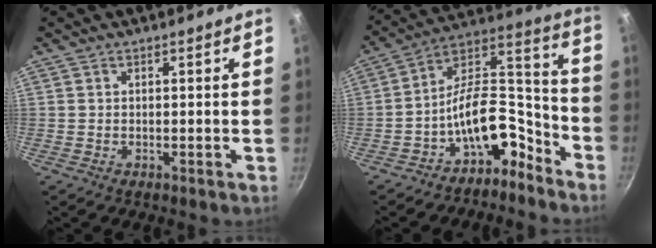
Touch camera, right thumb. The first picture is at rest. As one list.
[{"total": 14.2, "force": [-8.3, 7.4, 8.9], "torque": [-0.098, 0.115, -0.142]}]